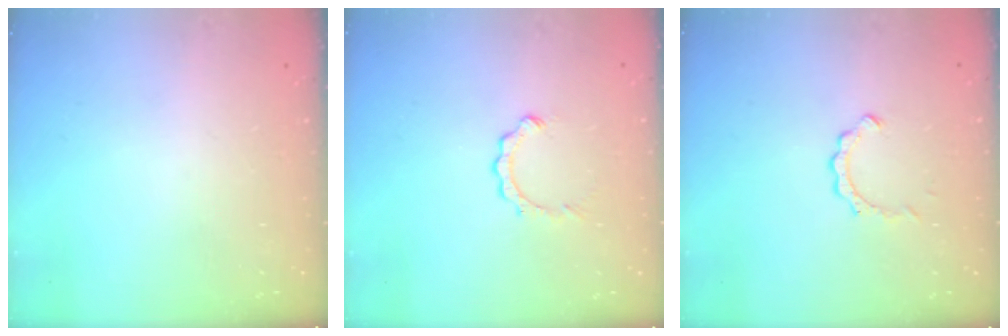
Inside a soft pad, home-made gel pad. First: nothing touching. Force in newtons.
{"total": 2.9, "press": 2.9, "slide": 0.4}
{"total": 2.1, "press": 2.1, "slide": 0.2}